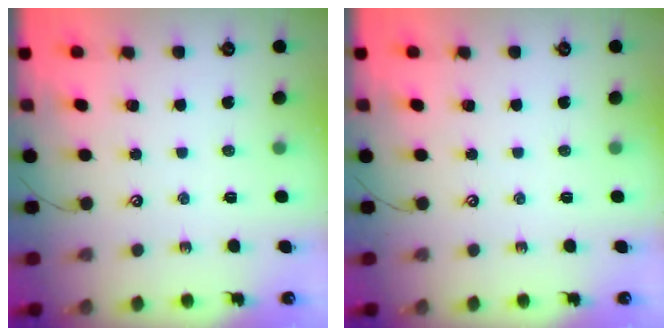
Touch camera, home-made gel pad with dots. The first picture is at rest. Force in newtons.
{"total": 0.0}